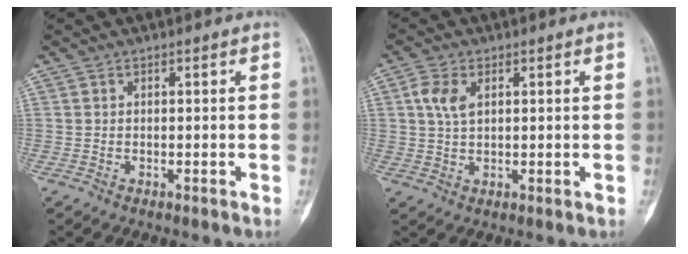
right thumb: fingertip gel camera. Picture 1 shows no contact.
{"total": 4.9, "force": [1.7, 2.8, 3.6], "torque": [-0.071, 0.002, 0.033]}